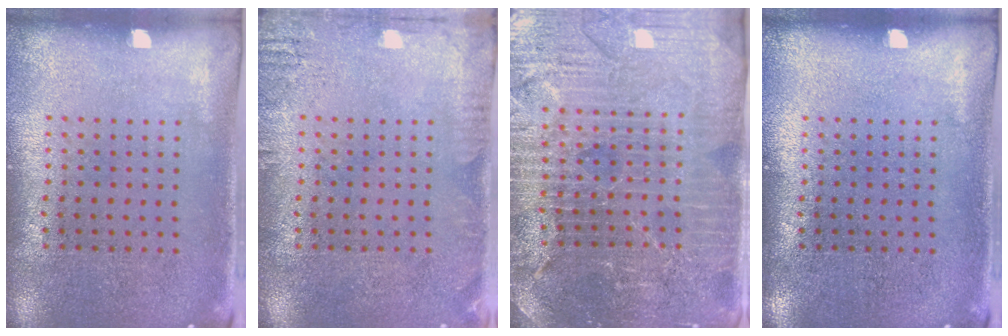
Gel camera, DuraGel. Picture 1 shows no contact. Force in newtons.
{"total": 1.9, "press": 1.9, "slide": 0.3}
{"total": 4.5, "press": 4.3, "slide": 1.5}
{"total": 0.0}